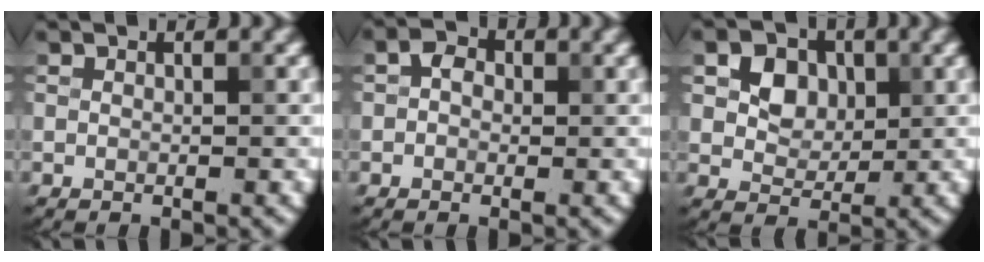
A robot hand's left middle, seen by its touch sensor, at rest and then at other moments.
{"total": 1.2, "force": [-0.3, 1.0, 0.6], "torque": [-0.006, 0.005, -0.002]}
{"total": 3.4, "force": [0.6, 2.8, 1.9], "torque": [-0.036, 0.002, 0.008]}